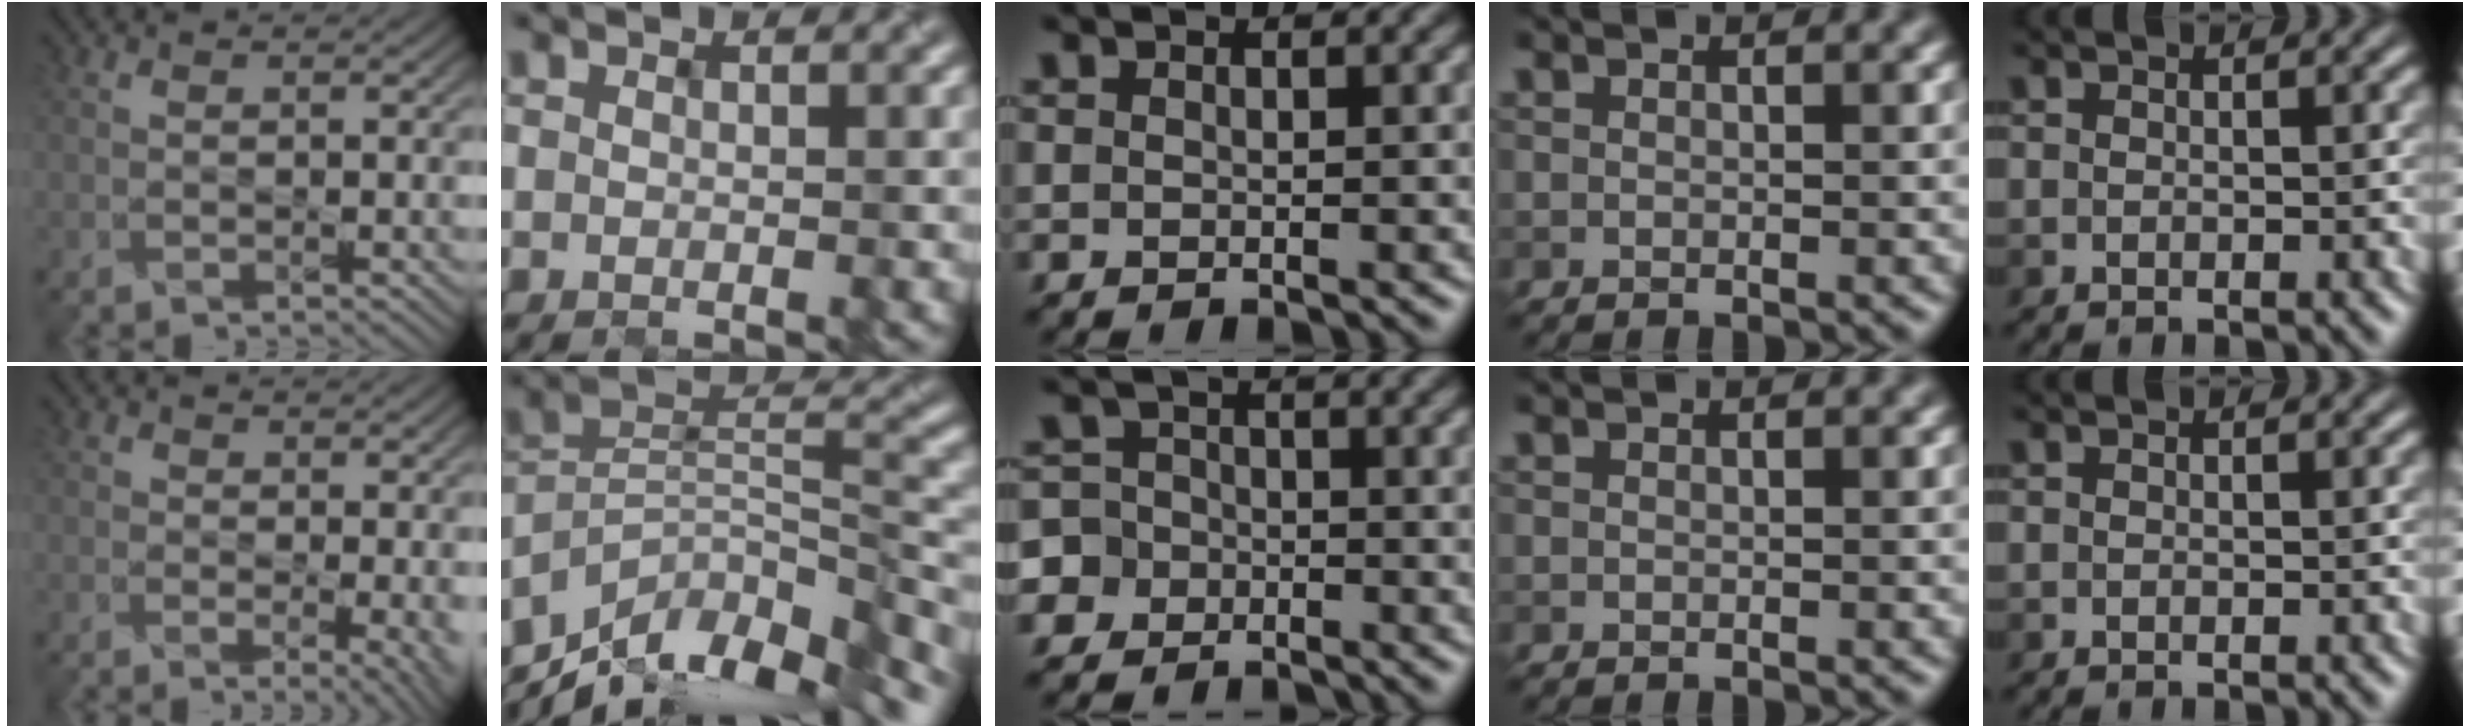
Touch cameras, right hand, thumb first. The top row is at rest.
{"thumb": {"total": 5.0, "force": [-1.0, 2.2, 4.4], "torque": [-0.051, -0.009, -0.004]}, "index": {"total": 12.7, "force": [-10.0, 5.2, 6.0], "torque": [-0.121, 0.015, -0.164]}, "middle": {"total": 5.8, "force": [-3.1, 4.9, 0.7], "torque": [-0.016, 0.011, -0.088]}}